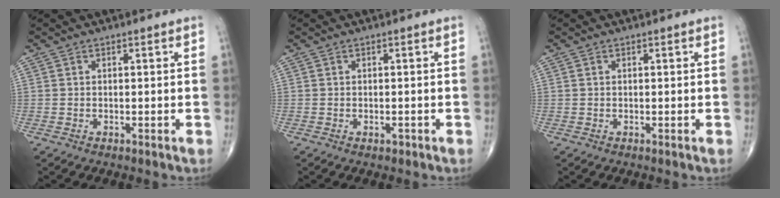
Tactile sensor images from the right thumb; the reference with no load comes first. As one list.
[{"total": 1.0, "force": [-0.5, 0.6, 0.6], "torque": [-0.007, 0.004, -0.005]}, {"total": 0.0}]